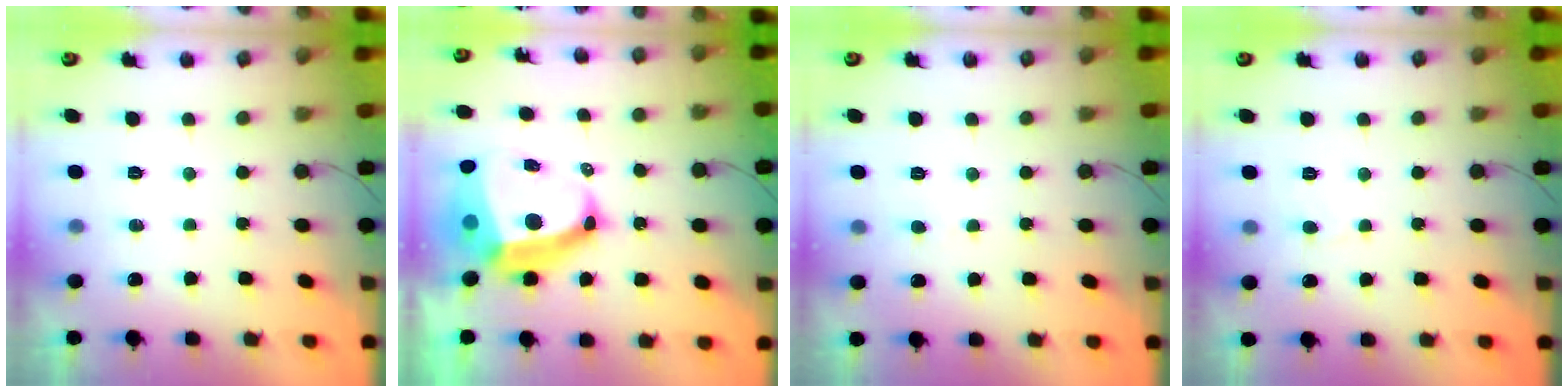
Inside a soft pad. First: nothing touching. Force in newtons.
{"total": 15.6, "press": 15.5, "slide": 1.9}
{"total": 1.6, "press": 1.5, "slide": 0.2}
{"total": 2.8, "press": 2.8, "slide": 0.3}